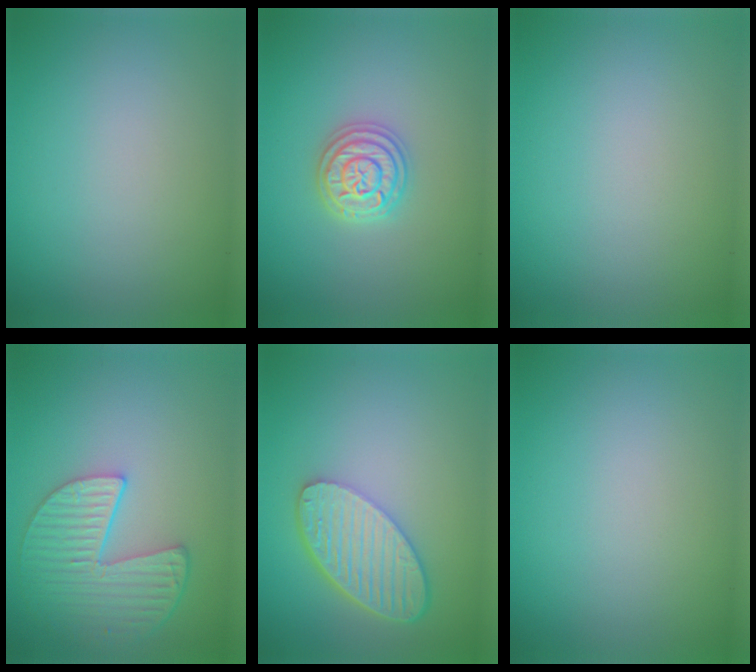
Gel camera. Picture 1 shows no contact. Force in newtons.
{"total": 3.2, "press": 3.2, "slide": 0.5}
{"total": 0.0}
{"total": 5.3, "press": 4.4, "slide": 3.0}
{"total": 5.9, "press": 4.5, "slide": 3.8}
{"total": 0.0}